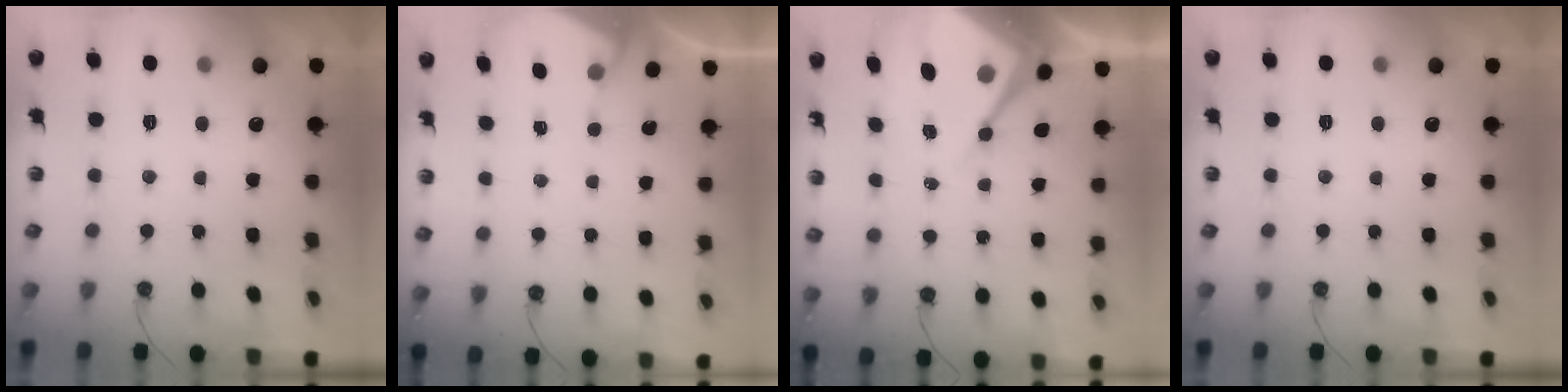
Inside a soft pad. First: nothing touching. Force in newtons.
{"total": 2.3, "press": 2.3, "slide": 0.4}
{"total": 9.7, "press": 9.7, "slide": 0.9}
{"total": 0.0}